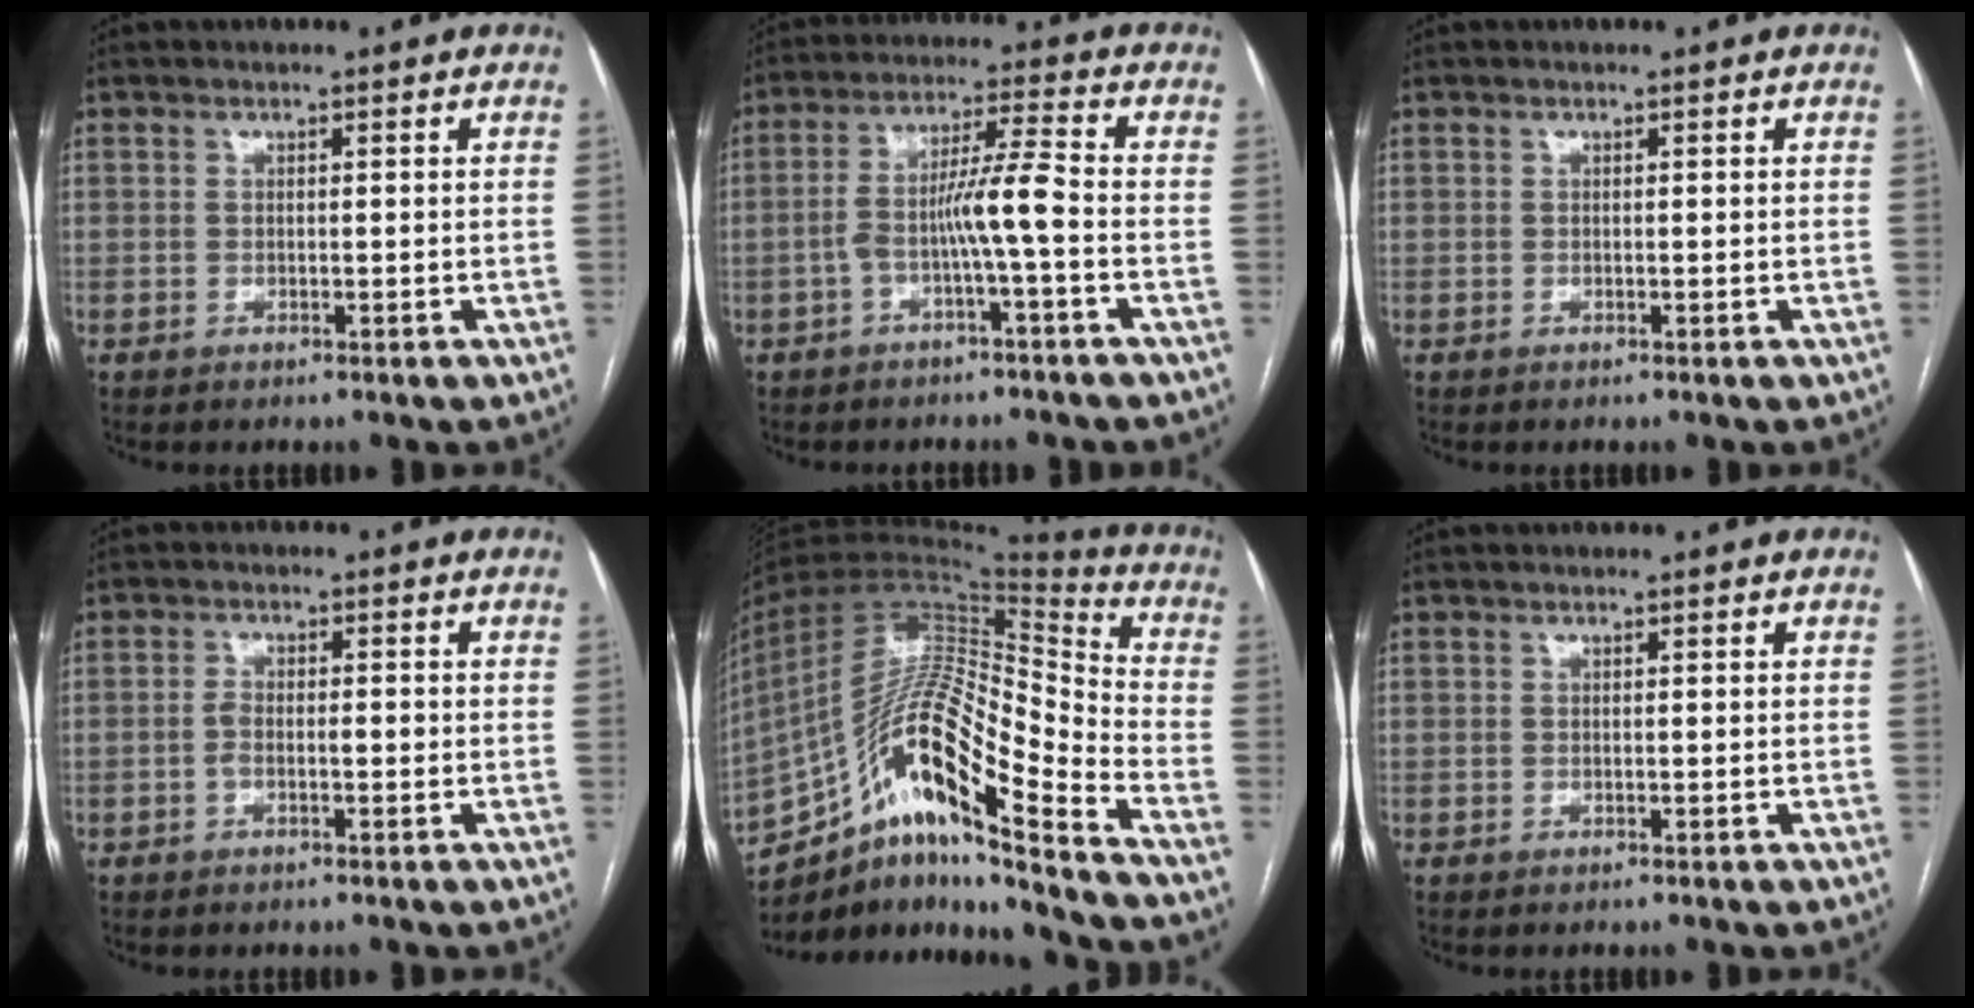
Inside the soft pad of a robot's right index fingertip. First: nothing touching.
{"total": 7.0, "force": [-2.1, -0.3, 6.7], "torque": [-0.126, 0.023, -0.035]}
{"total": 0.0}
{"total": 2.6, "force": [-0.6, 1.1, 2.2], "torque": [-0.042, 0.013, -0.008]}
{"total": 19.5, "force": [-12.2, 2.2, 15.0], "torque": [-0.285, 0.019, -0.217]}
{"total": 0.0}